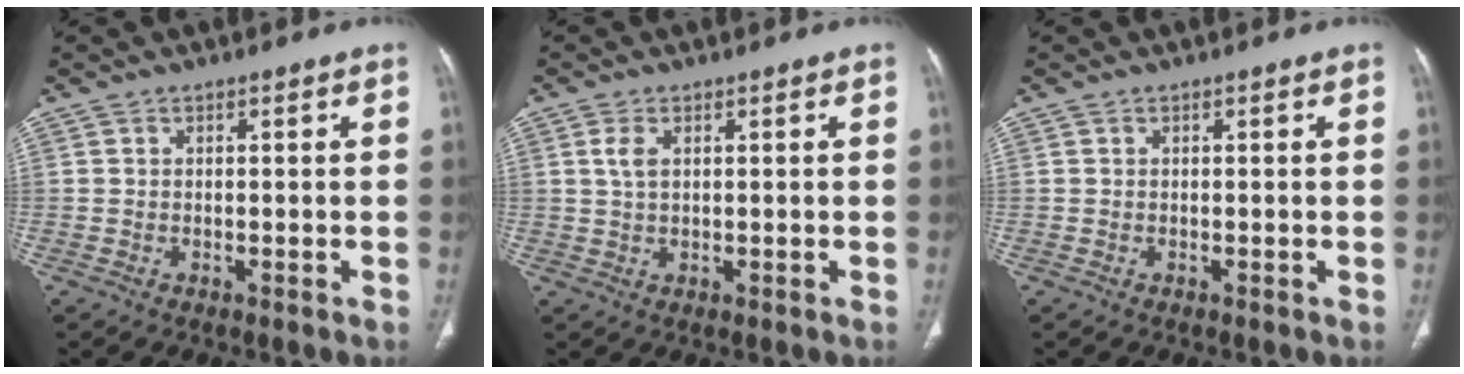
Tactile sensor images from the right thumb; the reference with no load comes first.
{"total": 2.9, "force": [1.0, 1.6, 2.3], "torque": [-0.051, 0.002, 0.022]}
{"total": 0.0}